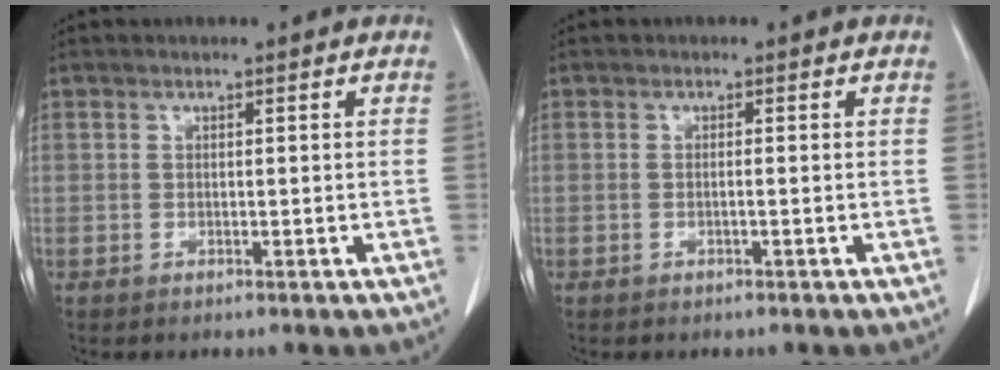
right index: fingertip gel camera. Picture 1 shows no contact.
{"total": 0.6, "force": [-0.1, 0.0, 0.5], "torque": [-0.009, 0.001, -0.002]}